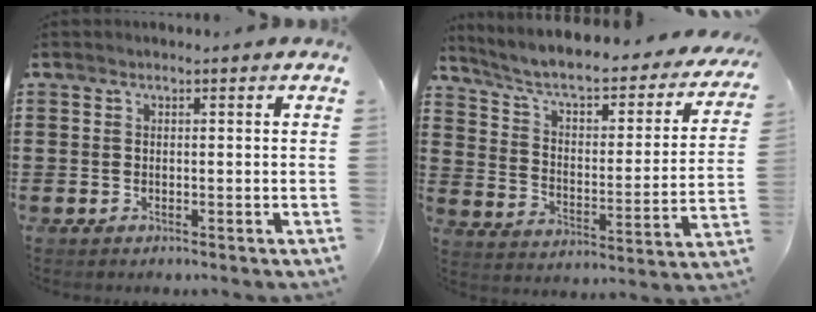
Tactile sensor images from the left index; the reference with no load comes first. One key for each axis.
{"total": 5.6, "fx": 4.7, "fy": 1.0, "fz": 2.8, "tx": -0.077, "ty": -0.039, "tz": 0.072}